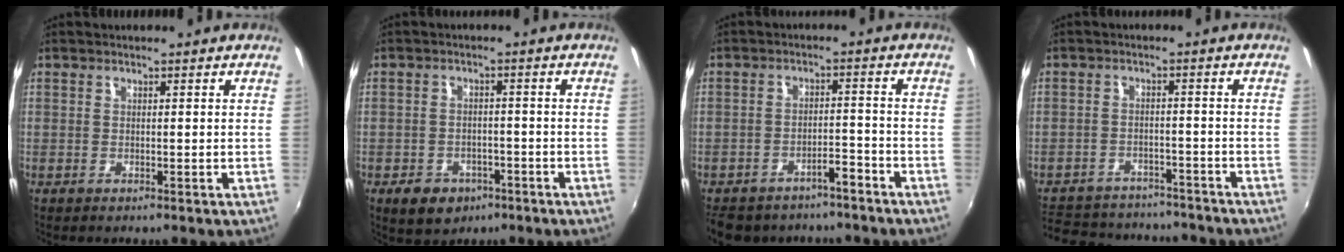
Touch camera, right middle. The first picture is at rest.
{"total": 6.7, "force": [-3.9, 4.8, 2.7], "torque": [-0.072, 0.003, -0.046]}
{"total": 11.2, "force": [-9.3, 4.4, 4.6], "torque": [-0.093, 0.007, -0.123]}
{"total": 16.9, "force": [-13.9, 7.9, 5.6], "torque": [-0.142, 0.032, -0.183]}